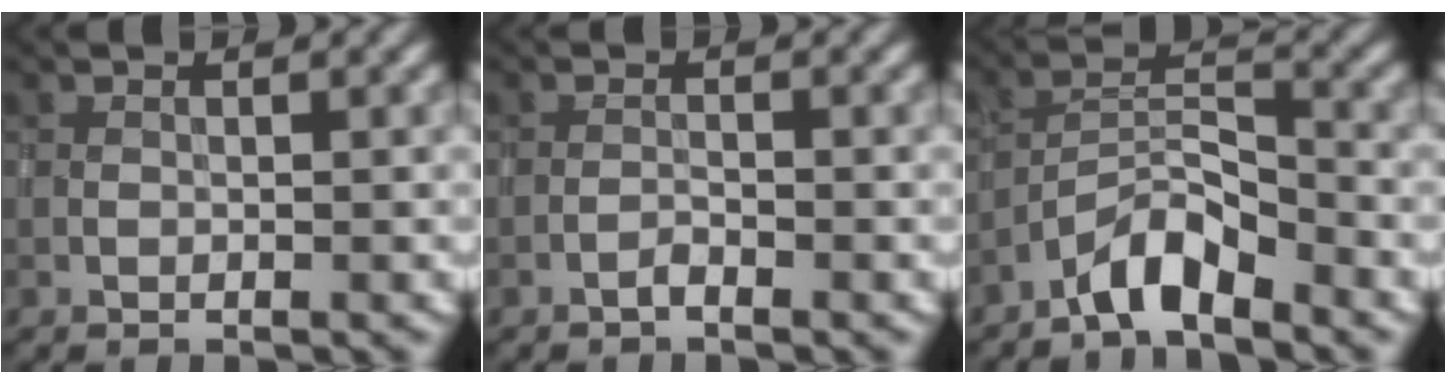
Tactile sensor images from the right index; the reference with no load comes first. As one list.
[{"total": 0.6, "force": [-0.5, 0.1, 0.3], "torque": [-0.006, 0.003, -0.013]}, {"total": 4.2, "force": [-3.2, 1.0, 2.4], "torque": [-0.045, 0.010, -0.068]}]